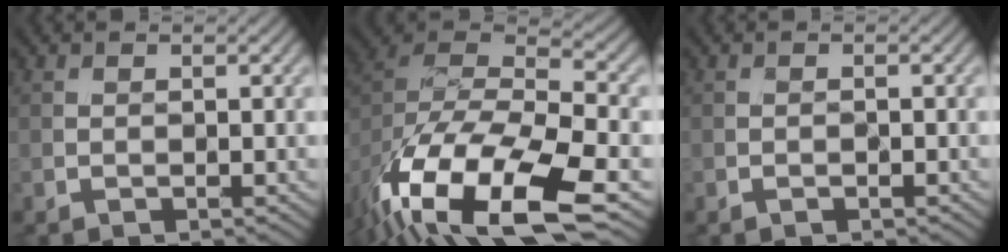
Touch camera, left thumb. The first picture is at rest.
{"total": 17.4, "force": [-8.9, 8.2, 12.4], "torque": [-0.273, -0.059, -0.128]}
{"total": 0.7, "force": [-0.5, 0.3, 0.4], "torque": [-0.008, 0.001, -0.009]}